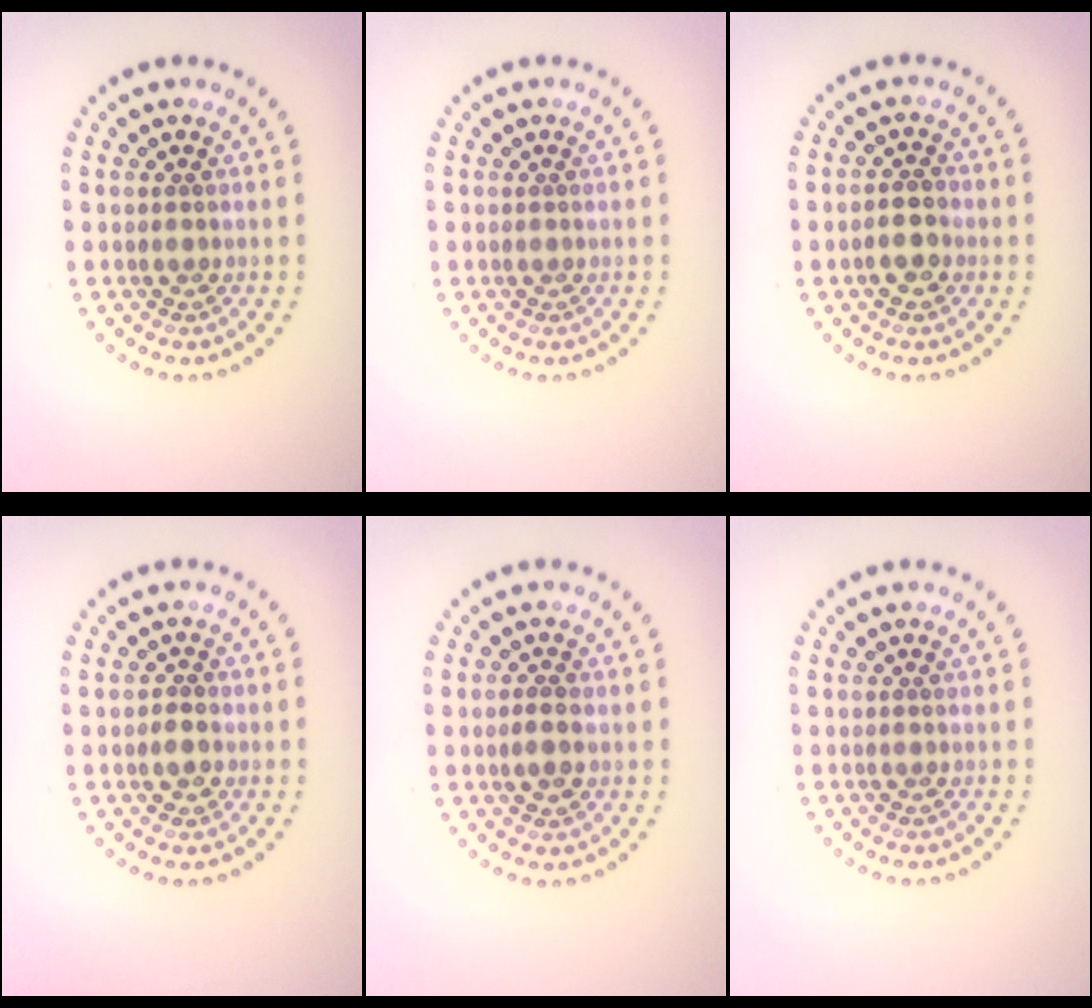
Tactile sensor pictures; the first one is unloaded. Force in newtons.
{"total": 0.0}
{"total": 2.3, "press": 2.2, "slide": 0.6}
{"total": 1.3, "press": 1.2, "slide": 0.4}
{"total": 1.6, "press": 1.6, "slide": 0.1}
{"total": 0.0}